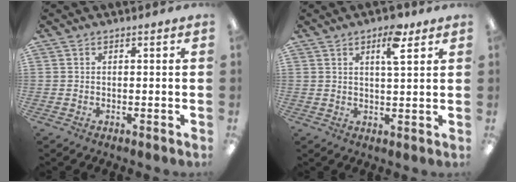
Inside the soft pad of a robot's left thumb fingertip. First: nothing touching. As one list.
[{"total": 6.9, "force": [4.0, 2.2, 5.3], "torque": [-0.075, -0.009, 0.059]}]